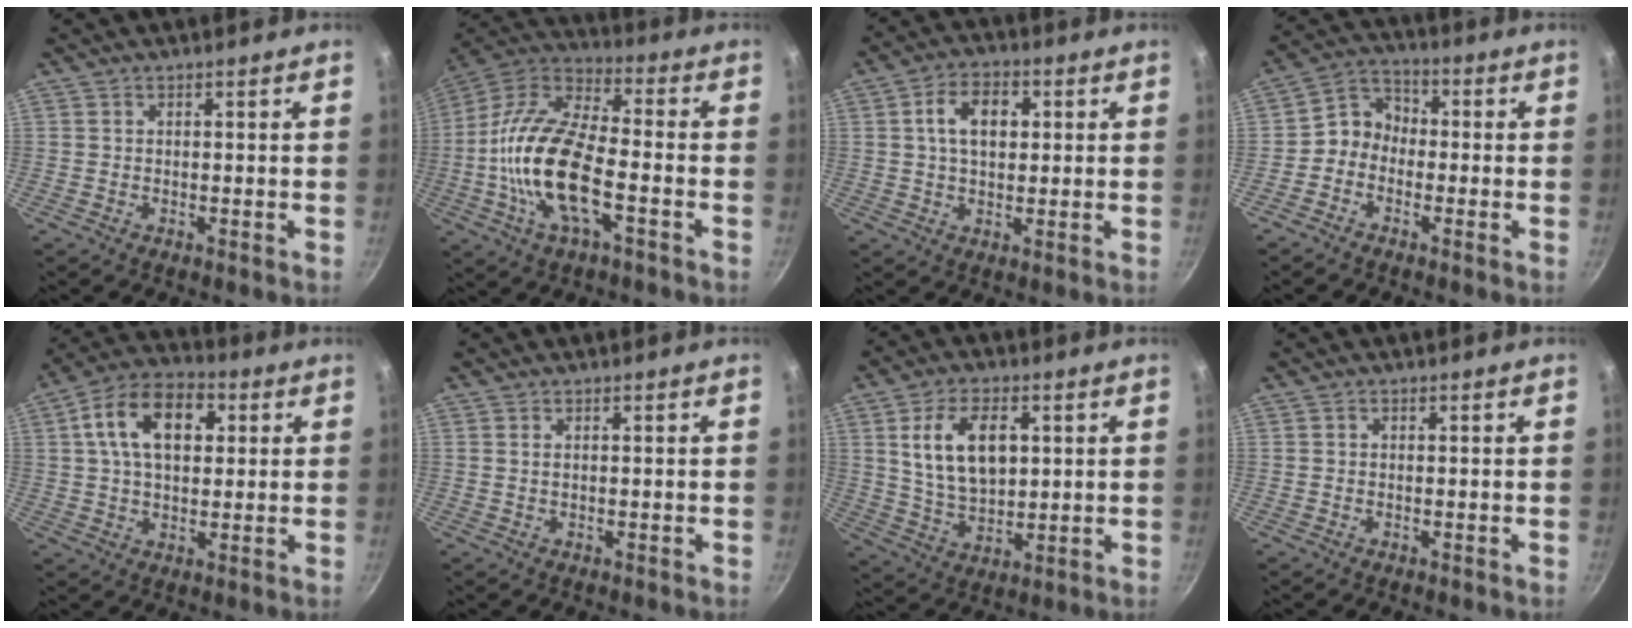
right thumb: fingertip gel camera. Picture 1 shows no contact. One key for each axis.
{"total": 19.3, "fx": -4.3, "fy": 8.3, "fz": 16.9, "tx": -0.344, "ty": 0.031, "tz": -0.081}
{"total": 8.4, "fx": 1.8, "fy": 5.3, "fz": 6.3, "tx": -0.093, "ty": 0.008, "tz": 0.026}
{"total": 6.7, "fx": -1.8, "fy": 5.6, "fz": 3.2, "tx": -0.032, "ty": 0.032, "tz": -0.052}
{"total": 14.3, "fx": 3.6, "fy": 8.8, "fz": 10.6, "tx": -0.169, "ty": 0.015, "tz": 0.054}
{"total": 0.6, "fx": 0.2, "fy": 0.3, "fz": 0.5, "tx": -0.013, "ty": 0.003, "tz": 0.005}
{"total": 12.8, "fx": 3.4, "fy": 7.6, "fz": 9.8, "tx": -0.160, "ty": -0.012, "tz": 0.070}
{"total": 0.0}